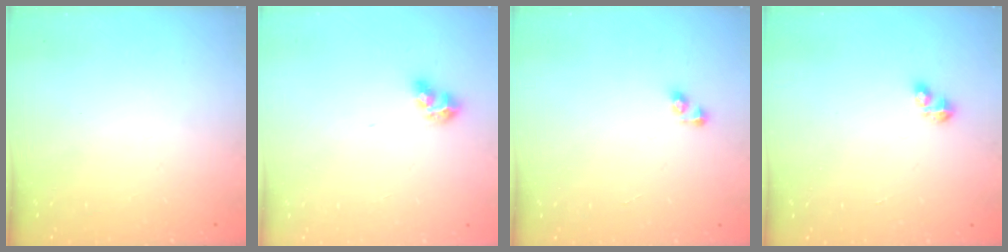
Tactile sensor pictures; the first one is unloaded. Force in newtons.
{"total": 6.8, "press": 6.8, "slide": 0.6}
{"total": 3.4, "press": 3.4, "slide": 0.0}
{"total": 2.8, "press": 2.8, "slide": 0.4}